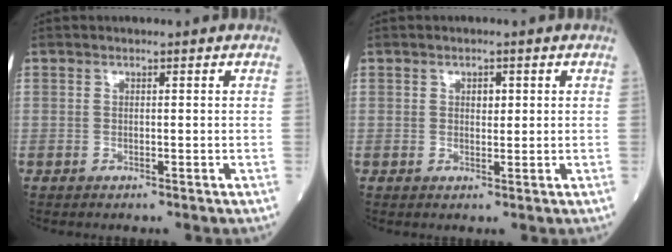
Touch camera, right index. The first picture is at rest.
{"total": 1.6, "force": [0.5, 0.9, 1.2], "torque": [-0.016, -0.001, 0.008]}